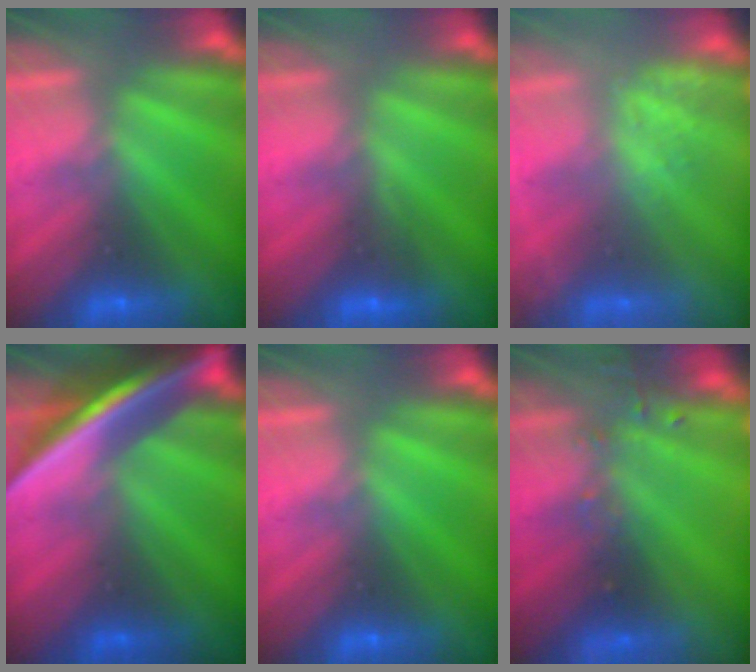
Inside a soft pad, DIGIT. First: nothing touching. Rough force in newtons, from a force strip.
{"total": 2.8}
{"total": 2.4}
{"total": 5.8}
{"total": 0.0}
{"total": 7.0}